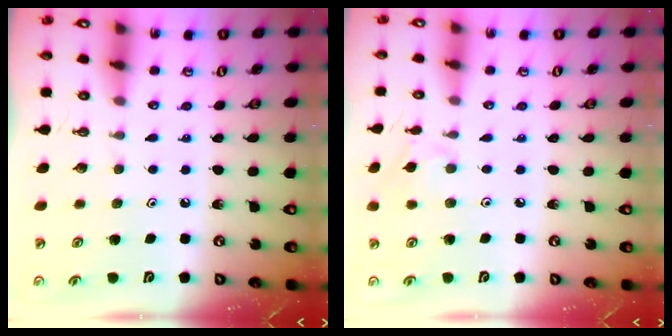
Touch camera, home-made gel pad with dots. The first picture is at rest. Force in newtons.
{"total": 4.2, "press": 4.2, "slide": 0.6}